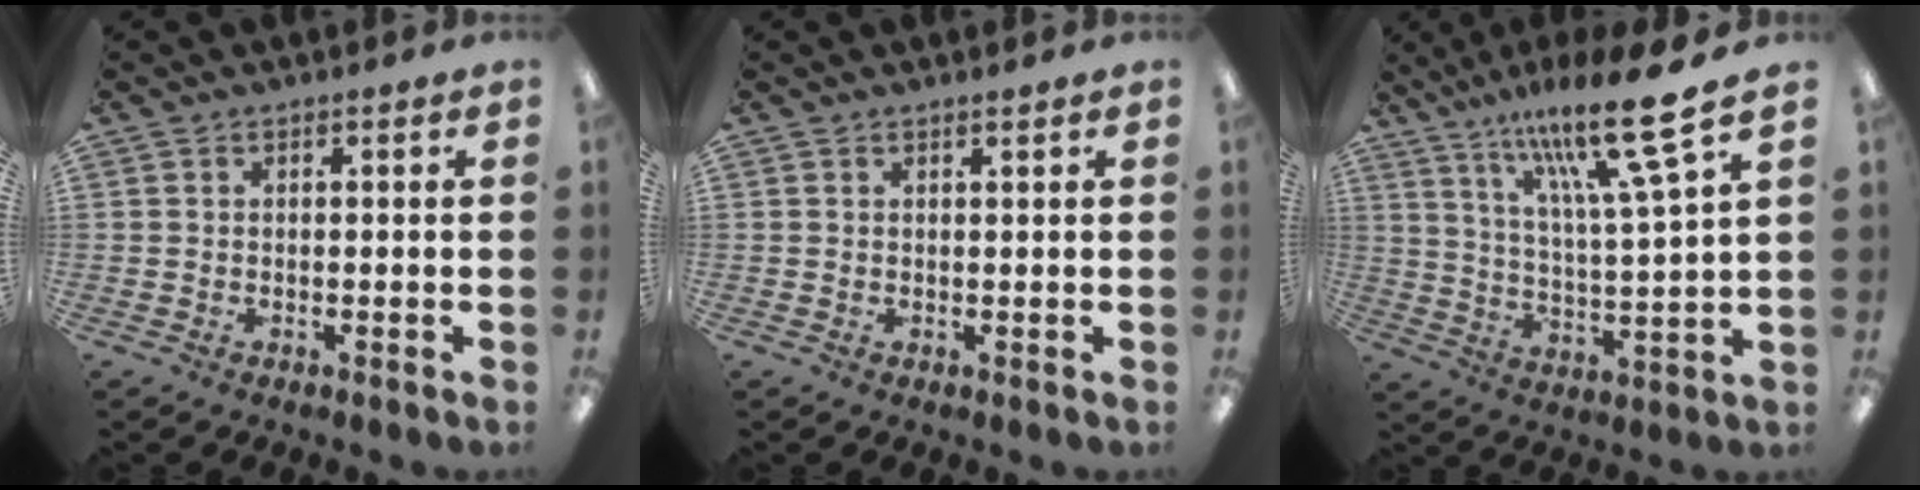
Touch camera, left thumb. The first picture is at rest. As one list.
[{"total": 0.7, "force": [0.7, -0.1, 0.3], "torque": [-0.007, -0.002, 0.012]}, {"total": 19.0, "force": [13.2, 2.3, 13.5], "torque": [-0.240, -0.068, 0.206]}]